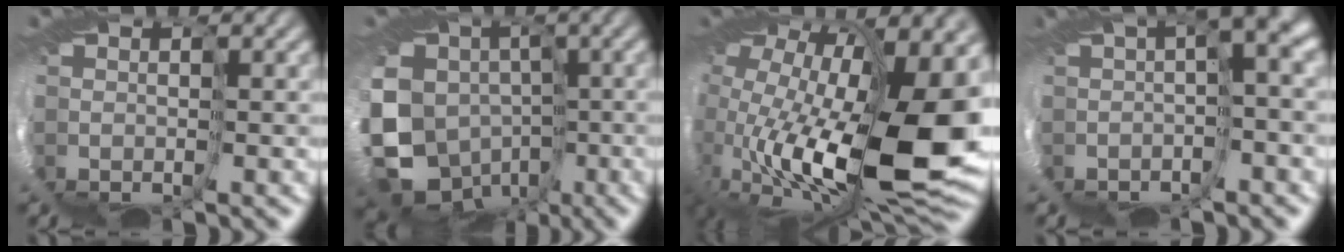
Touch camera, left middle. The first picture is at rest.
{"total": 9.8, "force": [-2.0, 9.2, 2.7], "torque": [-0.121, -0.033, -0.047]}
{"total": 12.0, "force": [0.9, 4.0, 11.3], "torque": [-0.236, -0.050, 0.037]}
{"total": 3.1, "force": [-0.2, -2.4, 2.0], "torque": [-0.040, -0.002, -0.005]}